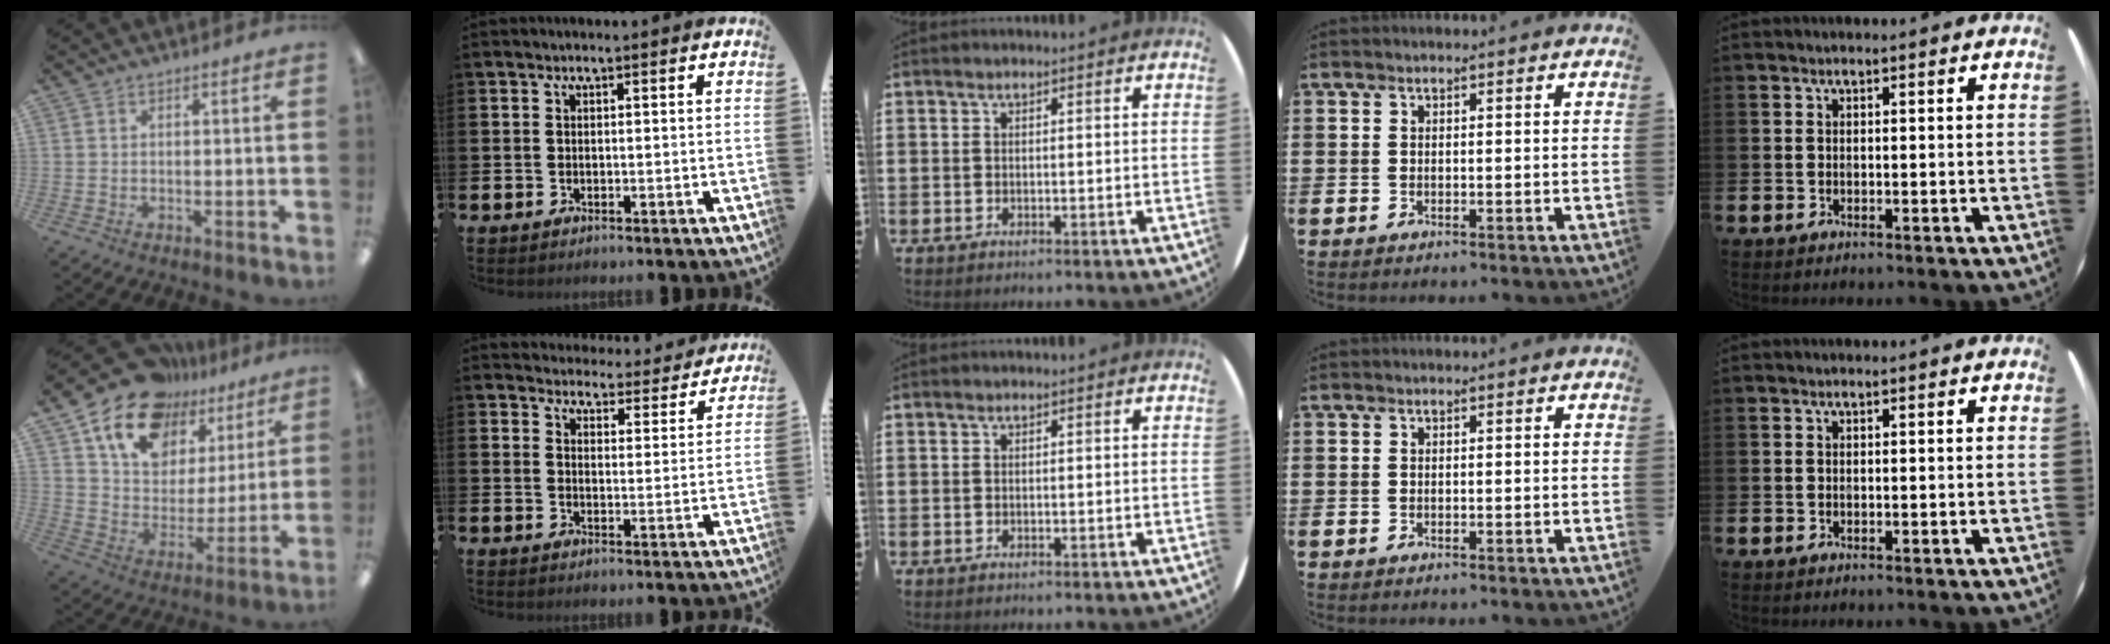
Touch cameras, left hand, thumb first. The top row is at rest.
{"thumb": {"total": 16.8, "force": [12.4, 9.5, 6.2], "torque": [-0.131, -0.079, 0.227]}, "index": {"total": 4.2, "force": [4.1, 0.9, -0.1], "torque": [-0.004, -0.038, 0.068]}}